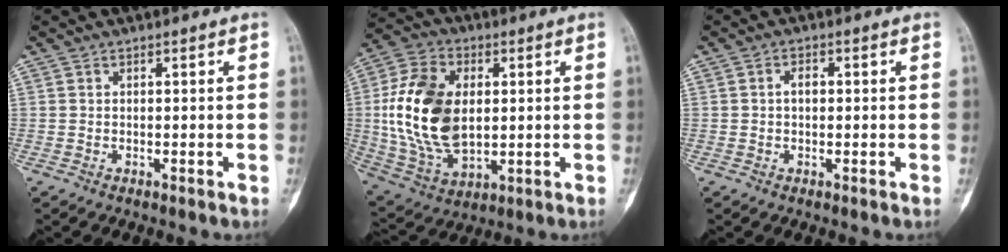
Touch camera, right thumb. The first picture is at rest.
{"total": 19.5, "force": [1.4, 12.2, 15.0], "torque": [-0.286, -0.007, 0.037]}
{"total": 2.0, "force": [0.0, 1.3, 1.5], "torque": [-0.019, 0.008, -0.002]}